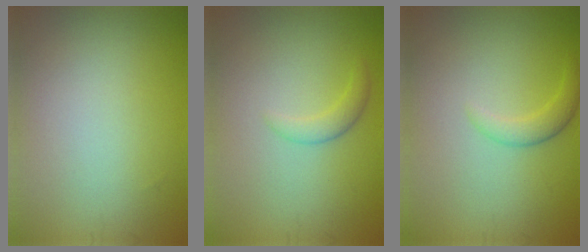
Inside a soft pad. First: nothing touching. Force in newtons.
{"total": 1.5, "press": 1.5, "slide": 0.1}
{"total": 1.7, "press": 1.7, "slide": 0.1}